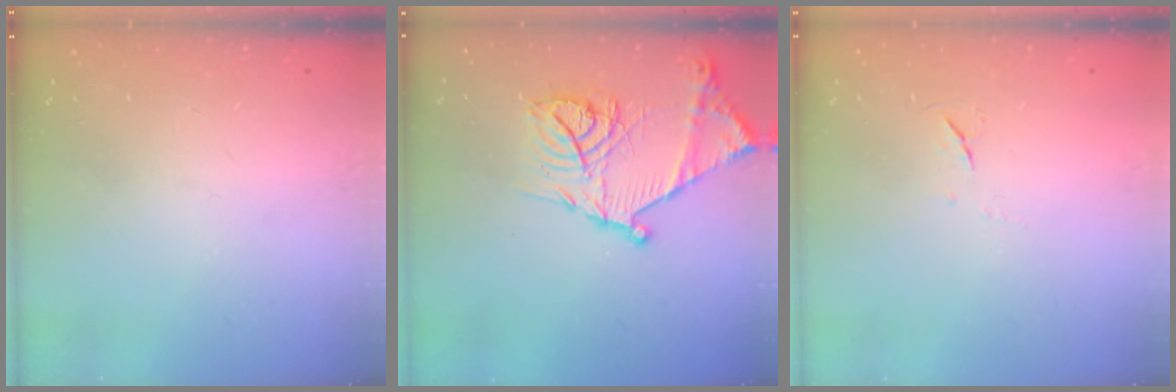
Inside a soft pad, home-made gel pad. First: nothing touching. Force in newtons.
{"total": 18.7, "press": 18.6, "slide": 1.4}
{"total": 3.8, "press": 3.7, "slide": 0.6}